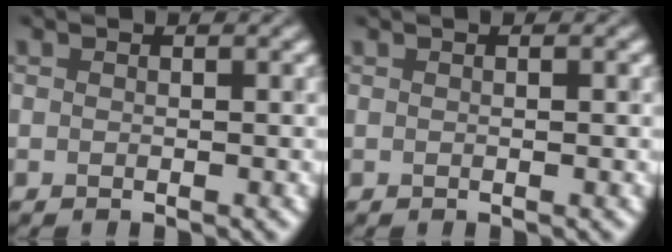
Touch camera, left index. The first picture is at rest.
{"total": 0.7, "force": [0.1, 0.1, 0.7], "torque": [-0.010, 0.002, 0.000]}